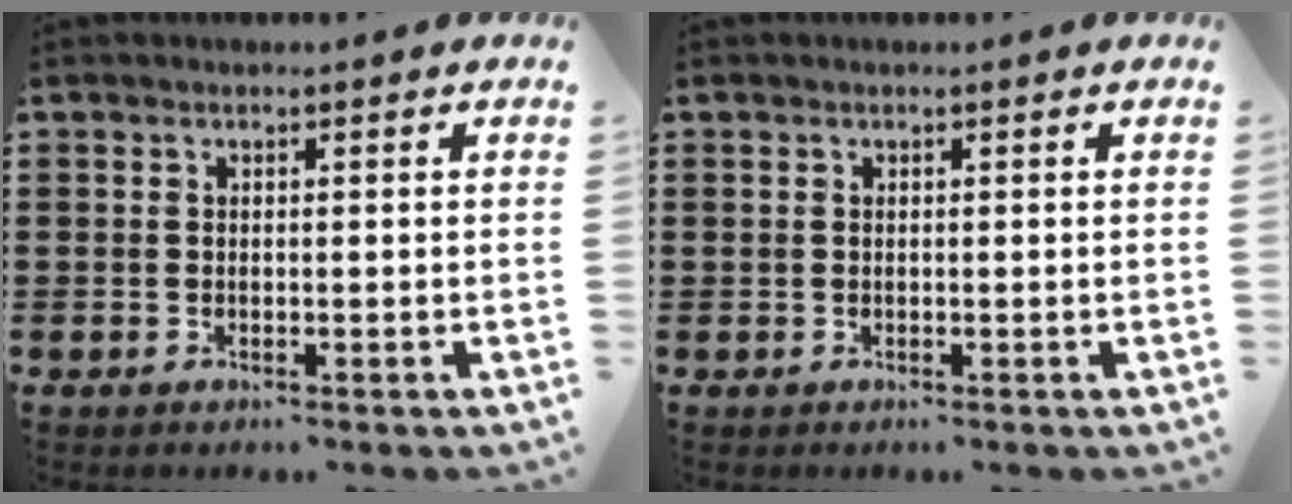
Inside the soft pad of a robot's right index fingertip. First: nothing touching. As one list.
[{"total": 0.0}]